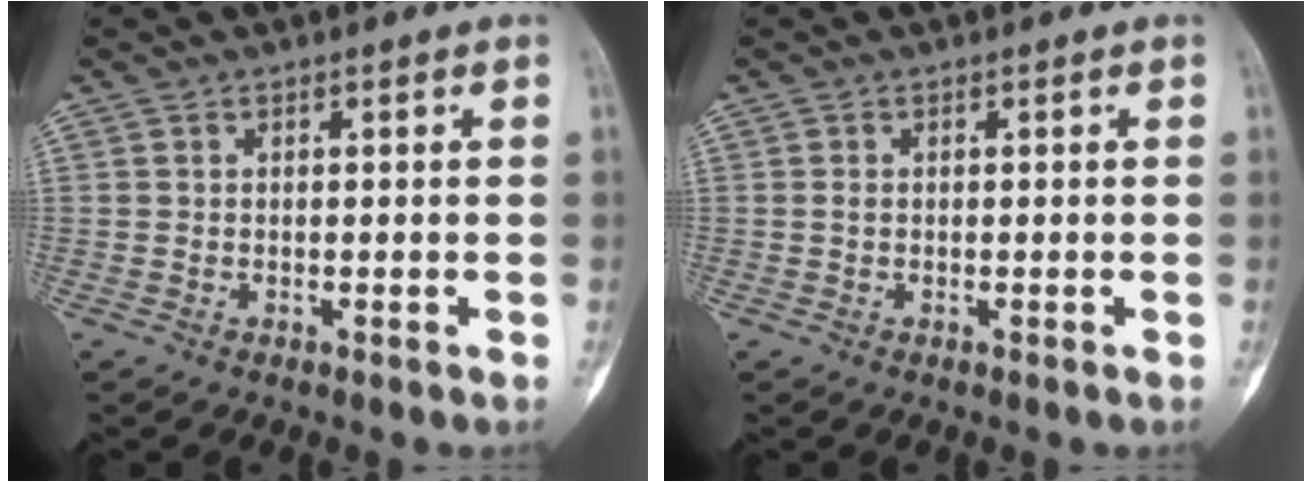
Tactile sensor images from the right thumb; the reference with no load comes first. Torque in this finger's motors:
{"motor_torque": [0.39, 0.43, -0.01, -0.14, 0.02]}